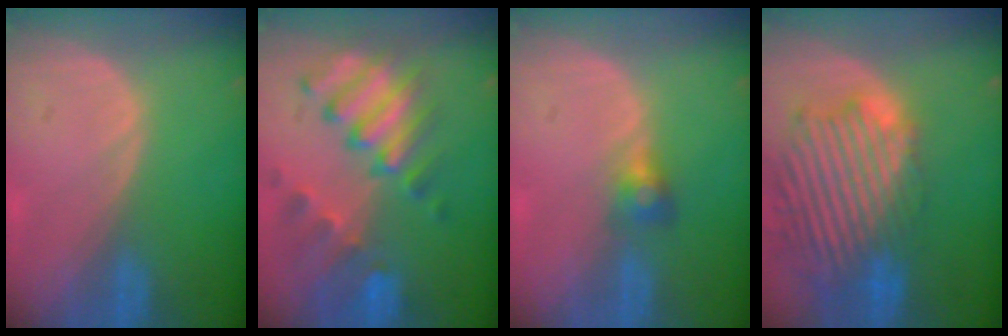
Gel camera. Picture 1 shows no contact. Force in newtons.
{"total": 10.1, "press": 8.9, "slide": 4.8}
{"total": 2.6, "press": 2.5, "slide": 0.7}
{"total": 14.0, "press": 11.9, "slide": 7.2}